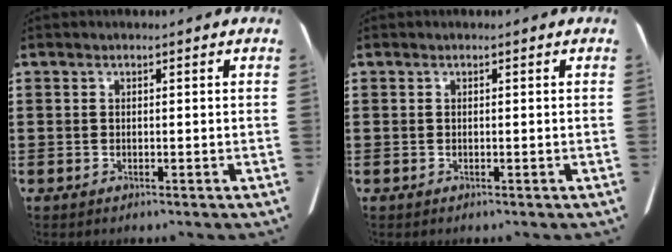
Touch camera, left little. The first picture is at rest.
{"total": 0.0}